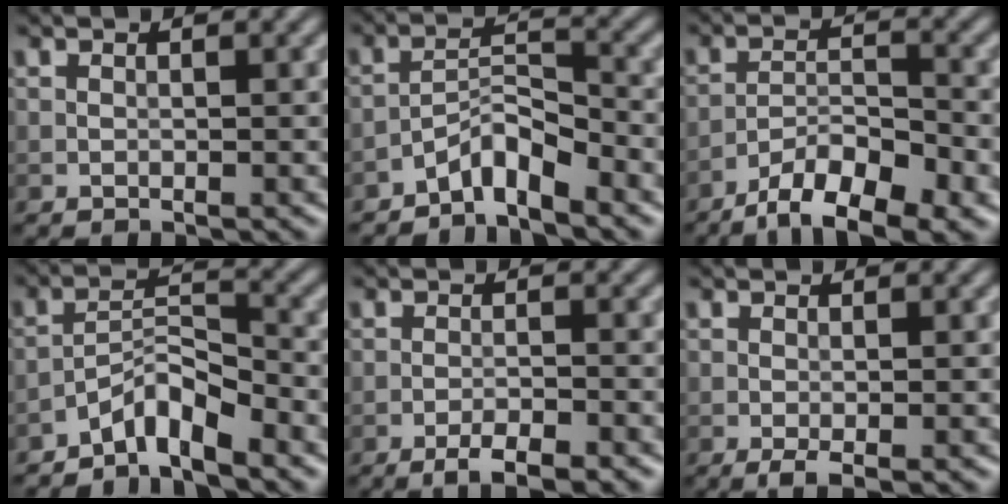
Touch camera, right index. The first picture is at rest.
{"total": 3.3, "force": [-2.8, 0.7, 1.7], "torque": [-0.031, 0.016, -0.057]}
{"total": 7.5, "force": [-5.2, 2.3, 4.9], "torque": [-0.079, 0.002, -0.090]}
{"total": 3.8, "force": [-3.1, 0.7, 2.0], "torque": [-0.035, 0.015, -0.064]}
{"total": 3.0, "force": [-2.1, 0.5, 2.0], "torque": [-0.035, 0.006, -0.039]}
{"total": 1.7, "force": [-0.8, 0.3, 1.4], "torque": [-0.028, -0.002, -0.016]}